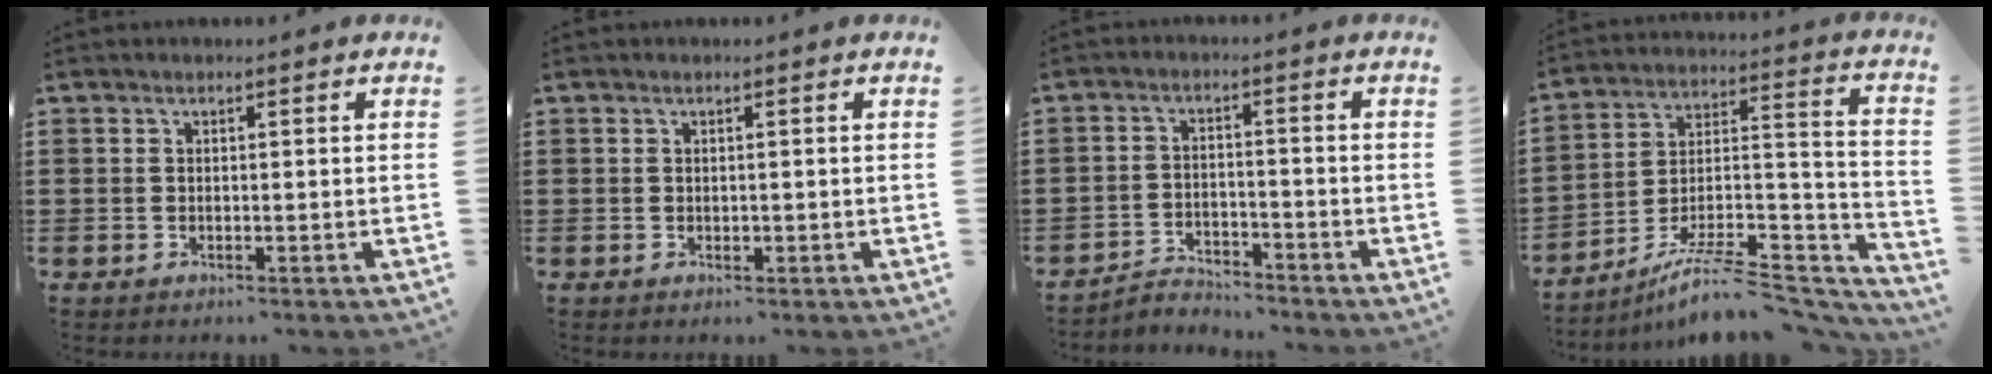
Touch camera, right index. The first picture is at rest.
{"total": 0.5, "force": [-0.1, 0.4, 0.4], "torque": [-0.007, 0.001, -0.001]}
{"total": 3.1, "force": [-3.0, 0.6, 0.1], "torque": [-0.011, 0.004, -0.065]}
{"total": 9.2, "force": [-7.3, 2.2, 5.2], "torque": [-0.084, 0.012, -0.141]}